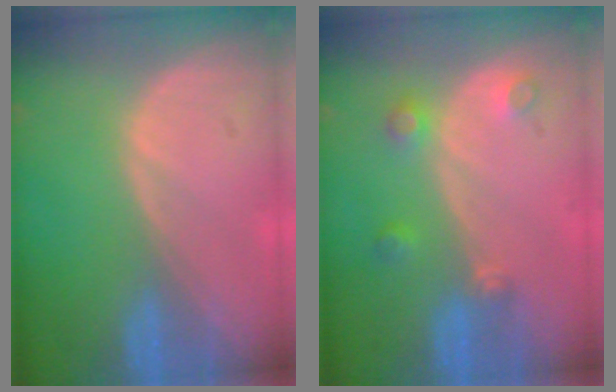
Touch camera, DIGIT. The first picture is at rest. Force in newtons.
{"total": 3.4, "press": 3.0, "slide": 1.5}